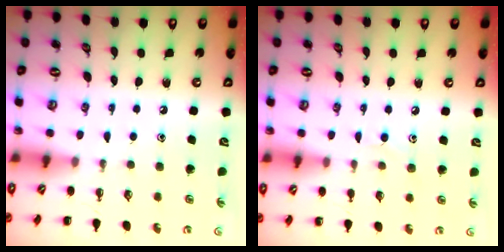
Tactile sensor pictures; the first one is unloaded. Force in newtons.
{"total": 4.7, "press": 4.4, "slide": 1.5}